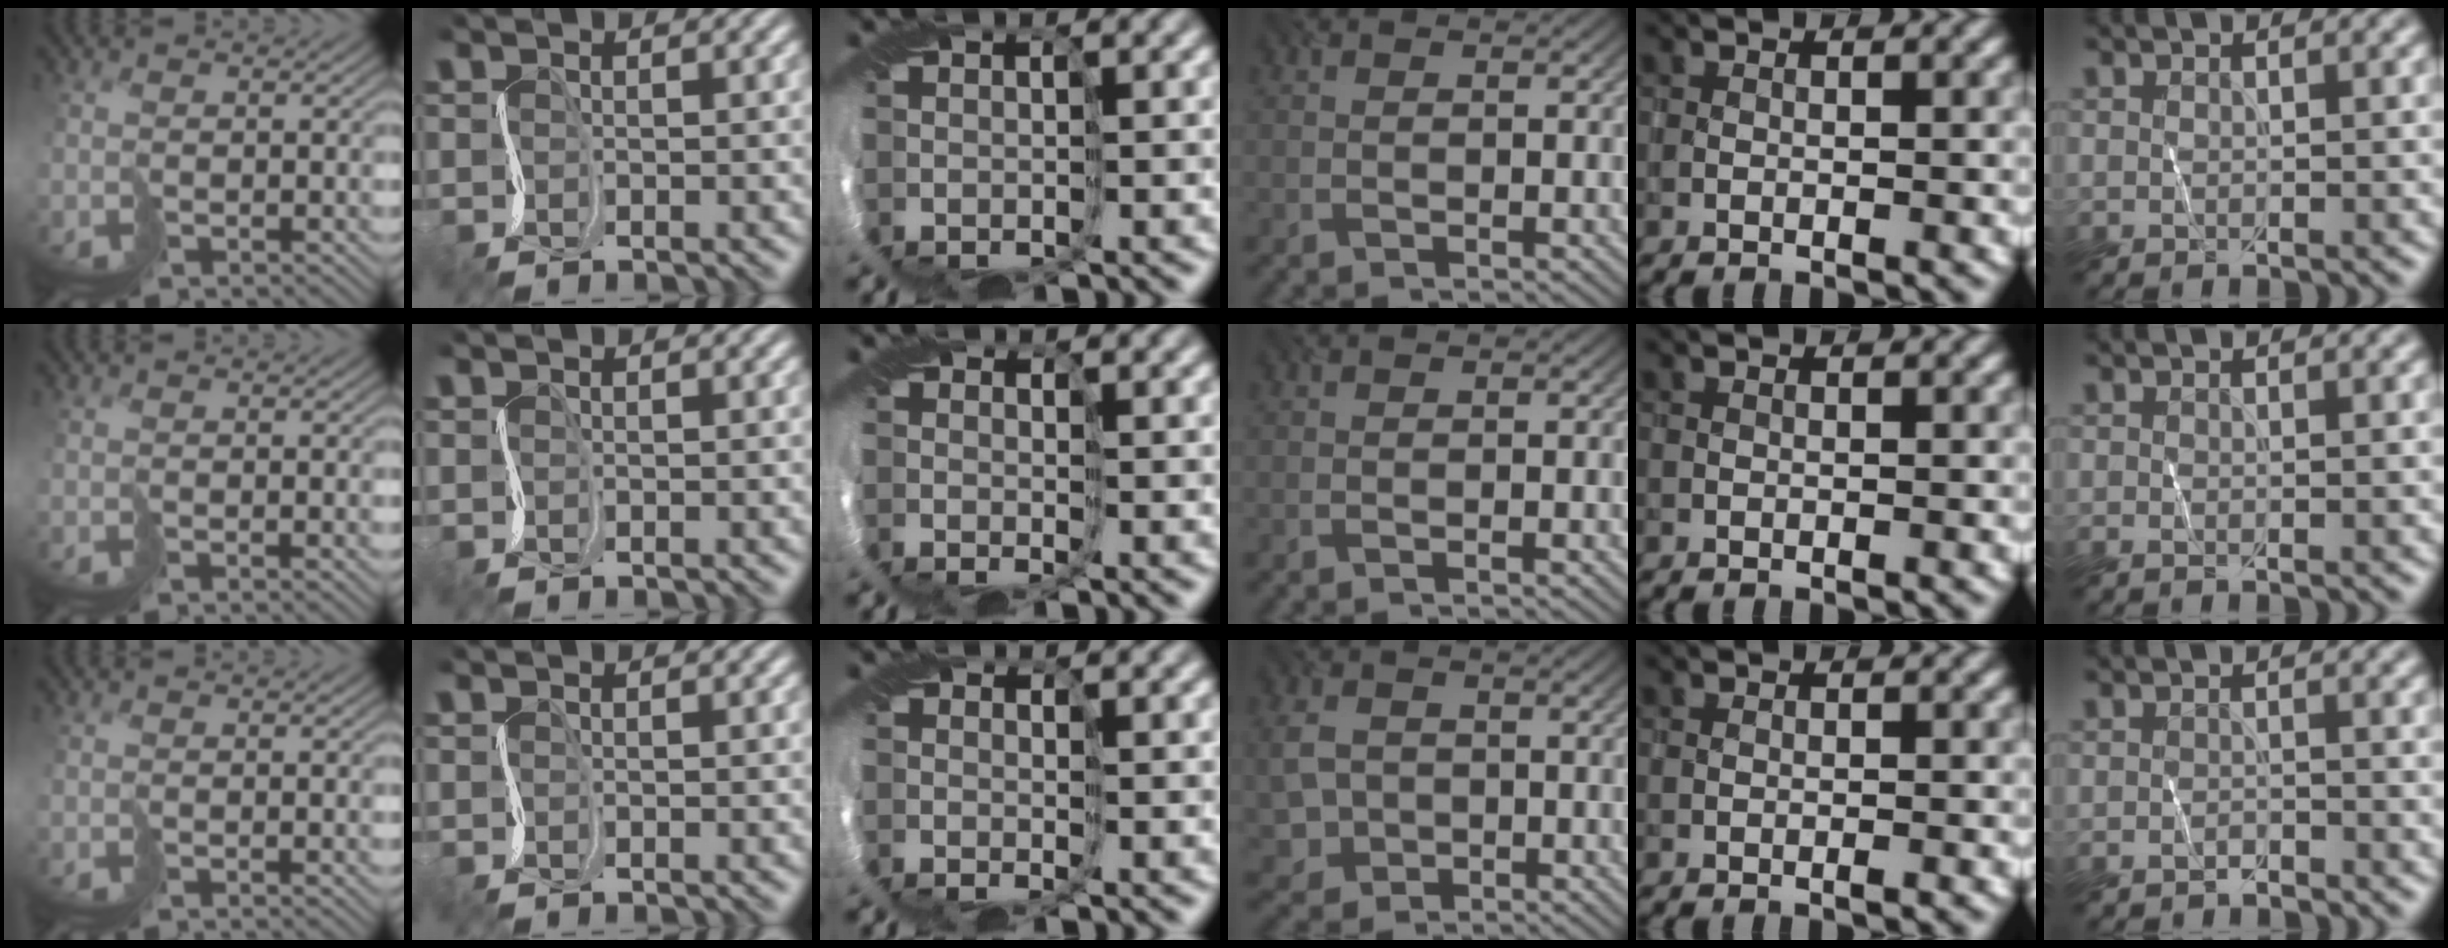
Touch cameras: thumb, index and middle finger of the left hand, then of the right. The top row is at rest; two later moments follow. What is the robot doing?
{"motion": "cut", "object": "paper"}